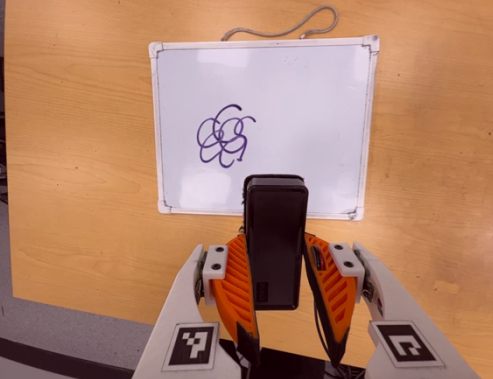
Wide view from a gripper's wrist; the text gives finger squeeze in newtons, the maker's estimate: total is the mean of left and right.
{"total": 4.2, "left": 2.7, "right": 5.6}